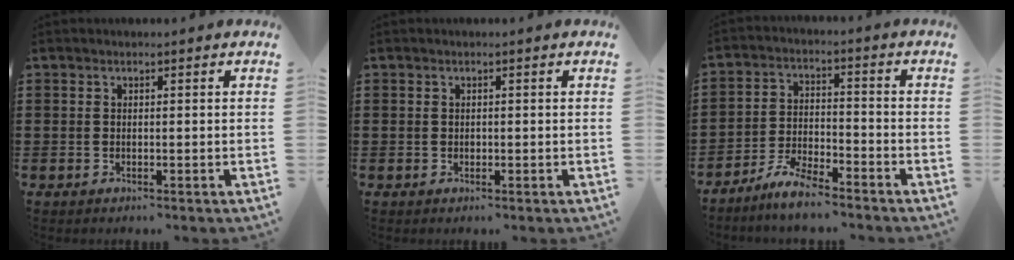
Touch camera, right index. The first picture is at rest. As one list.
[{"total": 0.6, "force": [0.0, 0.5, 0.3], "torque": [-0.009, 0.002, -0.001]}, {"total": 5.7, "force": [-5.3, 0.7, 2.0], "torque": [-0.056, -0.001, -0.106]}]